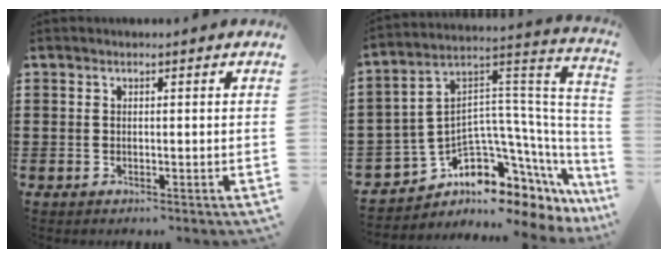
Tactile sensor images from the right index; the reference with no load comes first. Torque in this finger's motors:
{"motor_torque": [0.32, -0.21, 0.13, -0.21]}